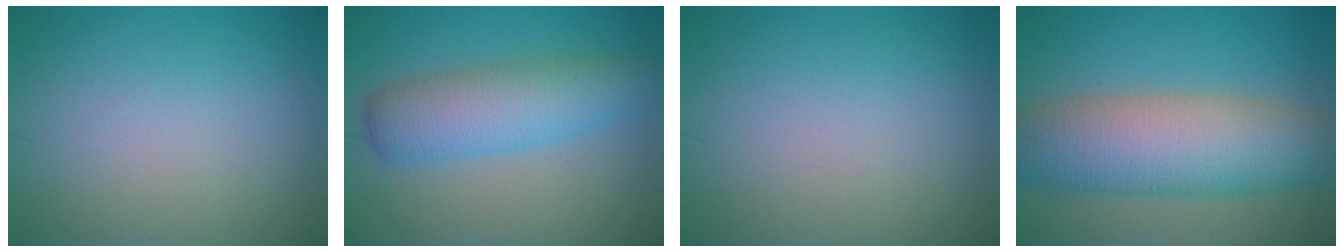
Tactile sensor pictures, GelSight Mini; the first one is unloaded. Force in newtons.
{"total": 5.7, "press": 5.7, "slide": 0.3}
{"total": 0.0}
{"total": 9.8, "press": 9.8, "slide": 0.1}